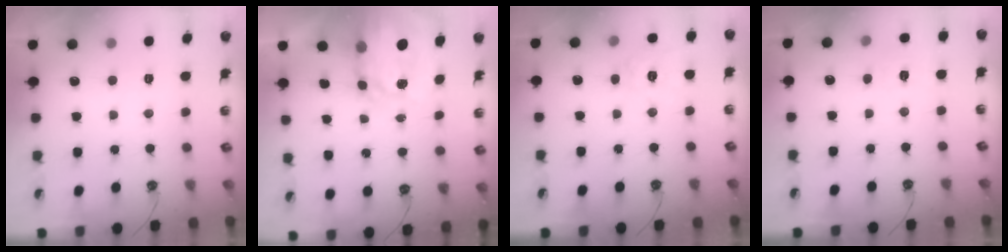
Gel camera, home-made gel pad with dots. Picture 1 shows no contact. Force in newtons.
{"total": 5.4, "press": 5.4, "slide": 0.6}
{"total": 10.4, "press": 10.4, "slide": 1.0}
{"total": 5.6, "press": 5.5, "slide": 0.6}